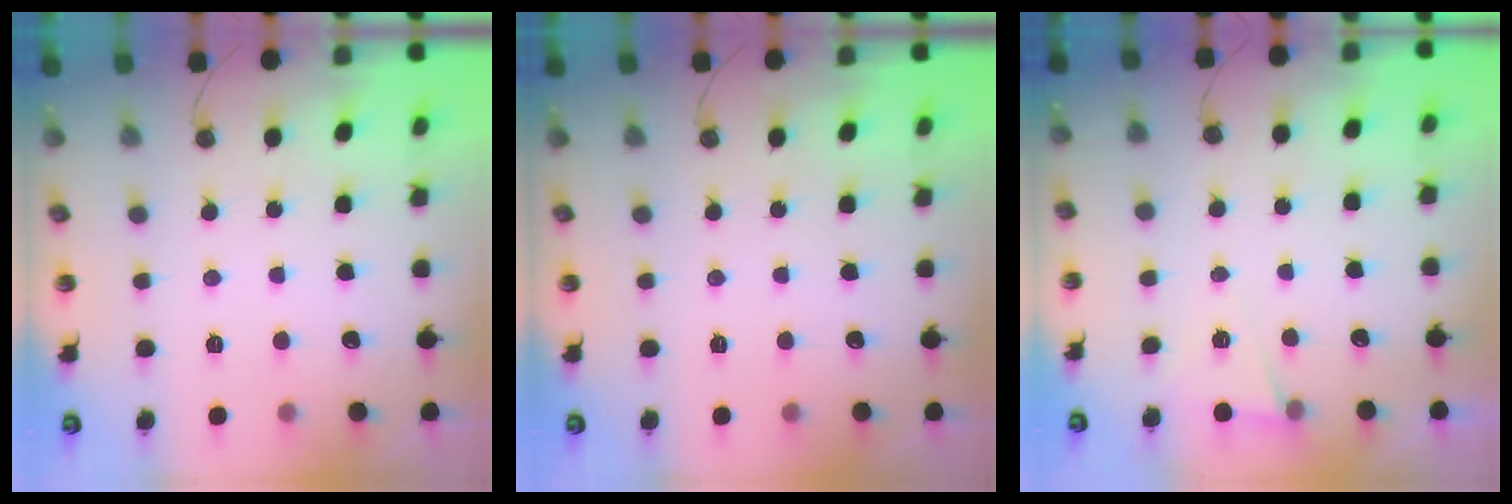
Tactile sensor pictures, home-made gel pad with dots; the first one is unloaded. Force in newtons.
{"total": 0.0}
{"total": 4.9, "press": 2.1, "slide": 4.4}